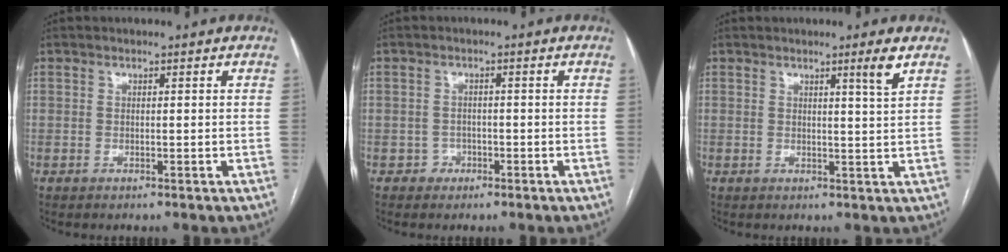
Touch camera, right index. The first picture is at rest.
{"total": 1.8, "force": [-0.9, 1.5, 0.0], "torque": [0.008, 0.009, -0.017]}
{"total": 2.6, "force": [1.6, -0.9, 1.9], "torque": [-0.032, -0.011, 0.029]}